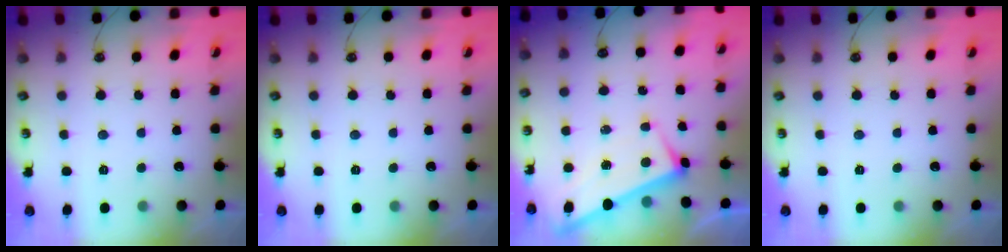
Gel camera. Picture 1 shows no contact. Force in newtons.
{"total": 0.0}
{"total": 2.9, "press": 2.9, "slide": 0.0}
{"total": 0.0}